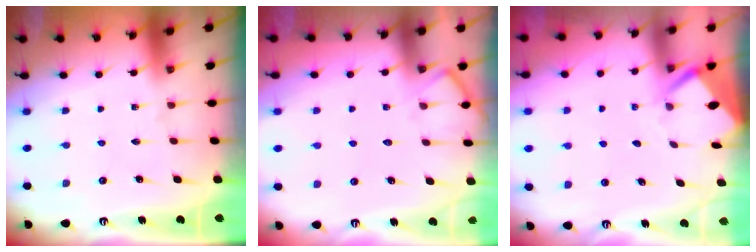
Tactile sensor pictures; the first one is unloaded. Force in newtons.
{"total": 6.2, "press": 6.2, "slide": 0.6}
{"total": 3.8, "press": 3.8, "slide": 0.3}